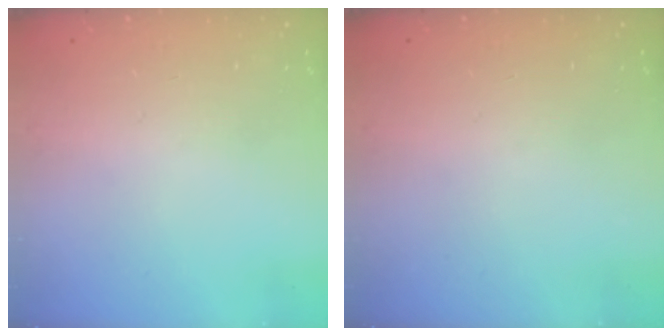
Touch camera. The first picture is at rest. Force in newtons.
{"total": 0.0}